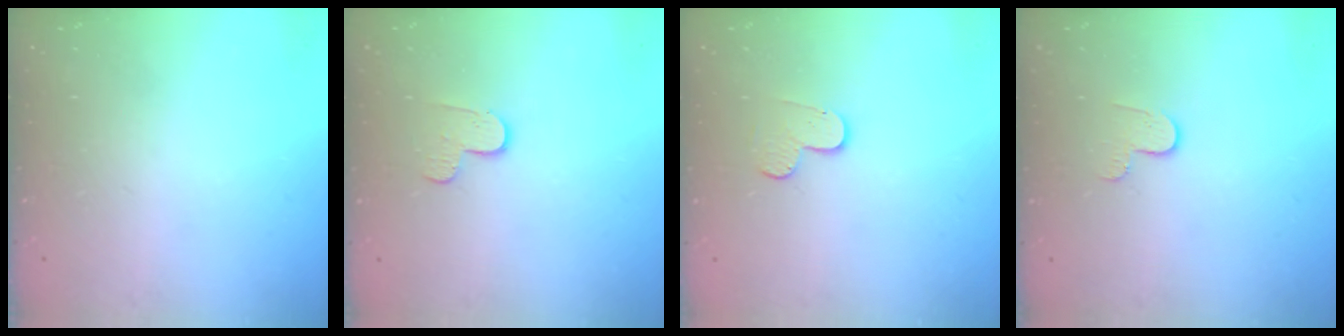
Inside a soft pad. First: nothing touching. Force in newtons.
{"total": 3.3, "press": 3.3, "slide": 0.3}
{"total": 4.0, "press": 4.0, "slide": 0.2}
{"total": 4.6, "press": 4.6, "slide": 0.5}